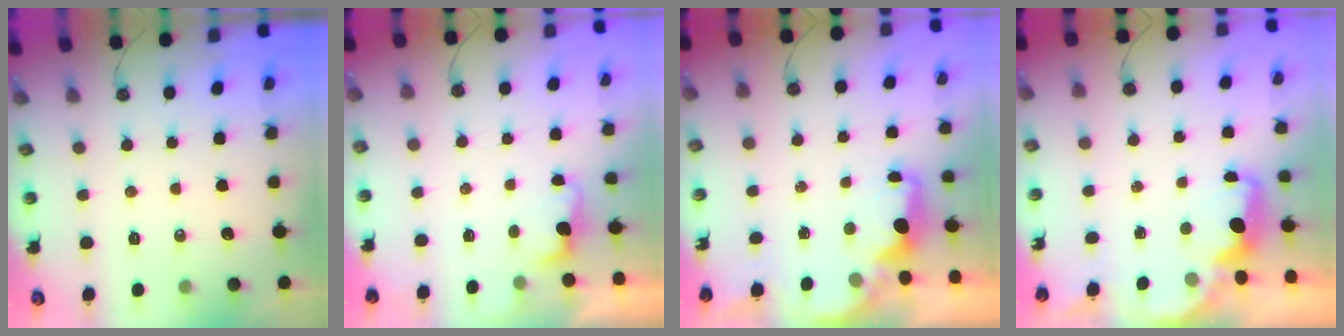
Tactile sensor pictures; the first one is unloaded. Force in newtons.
{"total": 1.2, "press": 0.9, "slide": 0.7}
{"total": 2.5, "press": 2.3, "slide": 0.8}
{"total": 2.1, "press": 2.0, "slide": 0.7}